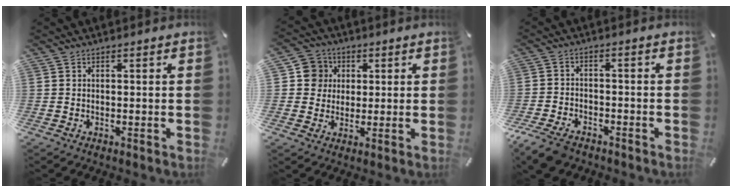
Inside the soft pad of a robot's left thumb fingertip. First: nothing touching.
{"total": 7.3, "force": [1.1, 7.1, 1.3], "torque": [-0.022, 0.006, 0.022]}
{"total": 6.3, "force": [-4.7, 3.3, 2.6], "torque": [-0.069, 0.014, -0.092]}